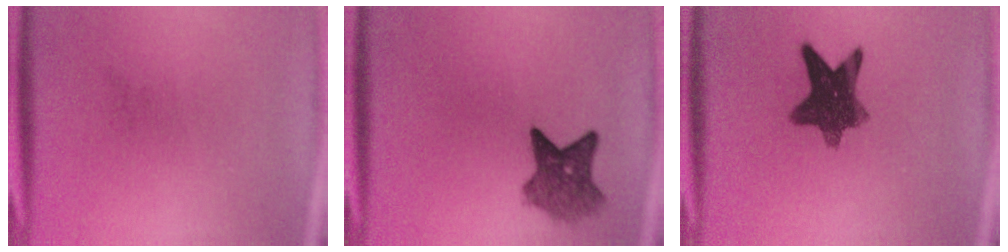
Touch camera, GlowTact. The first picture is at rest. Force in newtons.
{"total": 5.8}
{"total": 9.9}